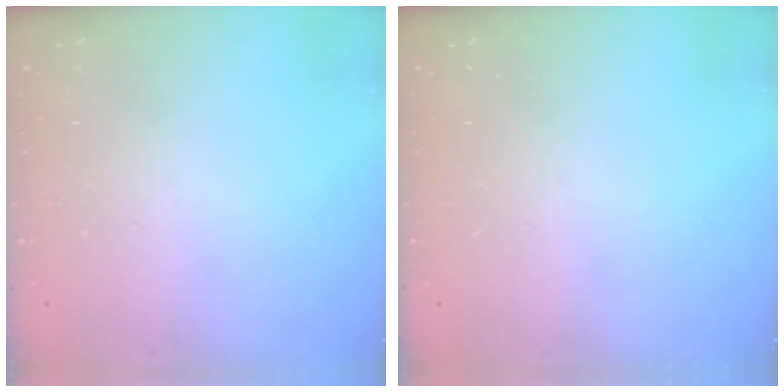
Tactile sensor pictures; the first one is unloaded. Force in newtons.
{"total": 0.0}